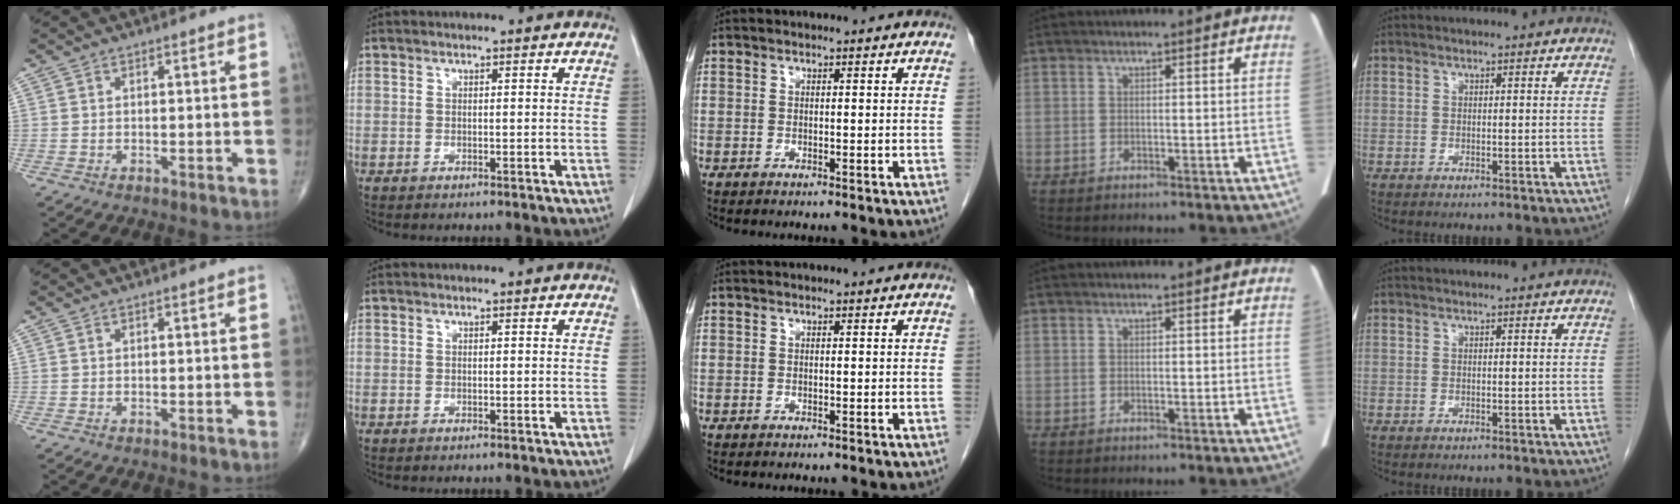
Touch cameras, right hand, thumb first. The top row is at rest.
{}